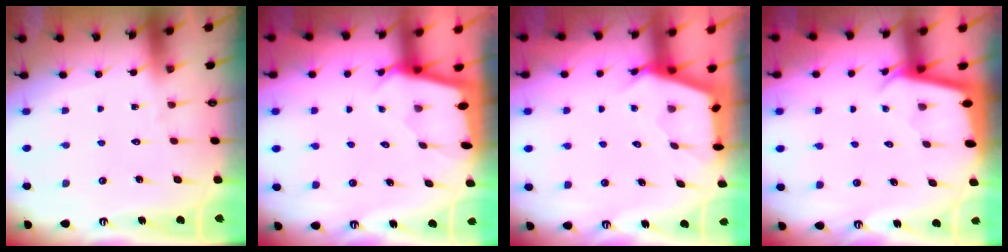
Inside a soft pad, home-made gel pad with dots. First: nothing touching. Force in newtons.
{"total": 1.5, "press": 1.5, "slide": 0.1}
{"total": 2.7, "press": 2.7, "slide": 0.3}
{"total": 2.1, "press": 2.1, "slide": 0.1}